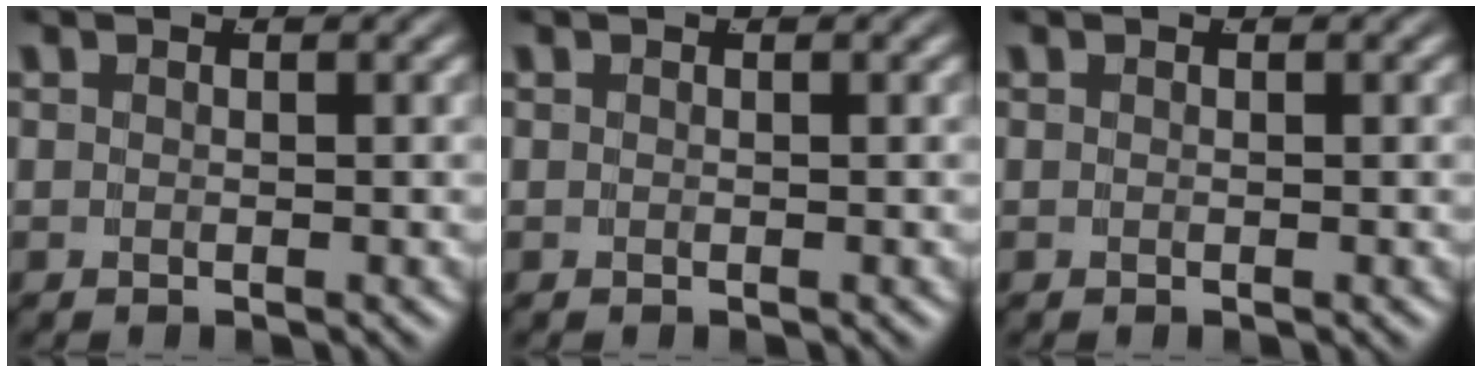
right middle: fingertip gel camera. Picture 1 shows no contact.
{"total": 0.0}
{"total": 0.0}